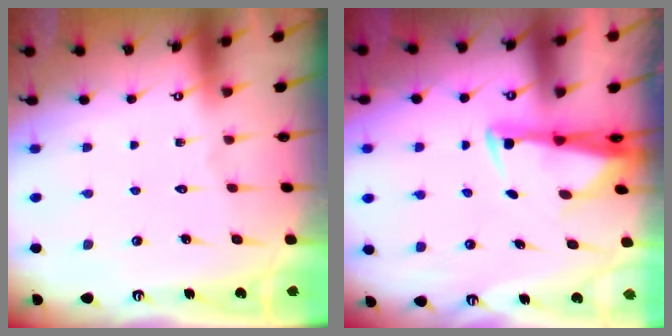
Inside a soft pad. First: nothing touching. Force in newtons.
{"total": 2.9, "press": 2.8, "slide": 0.9}